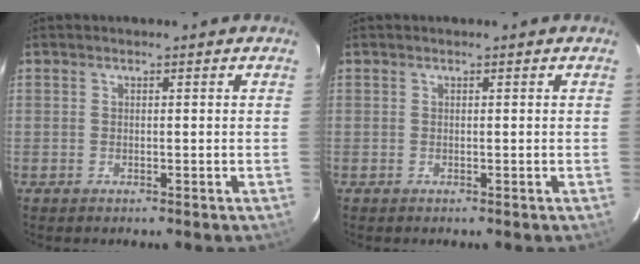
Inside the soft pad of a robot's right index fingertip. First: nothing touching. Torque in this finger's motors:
{"motor_torque": [0.00, 0.00, 0.00, 0.00]}